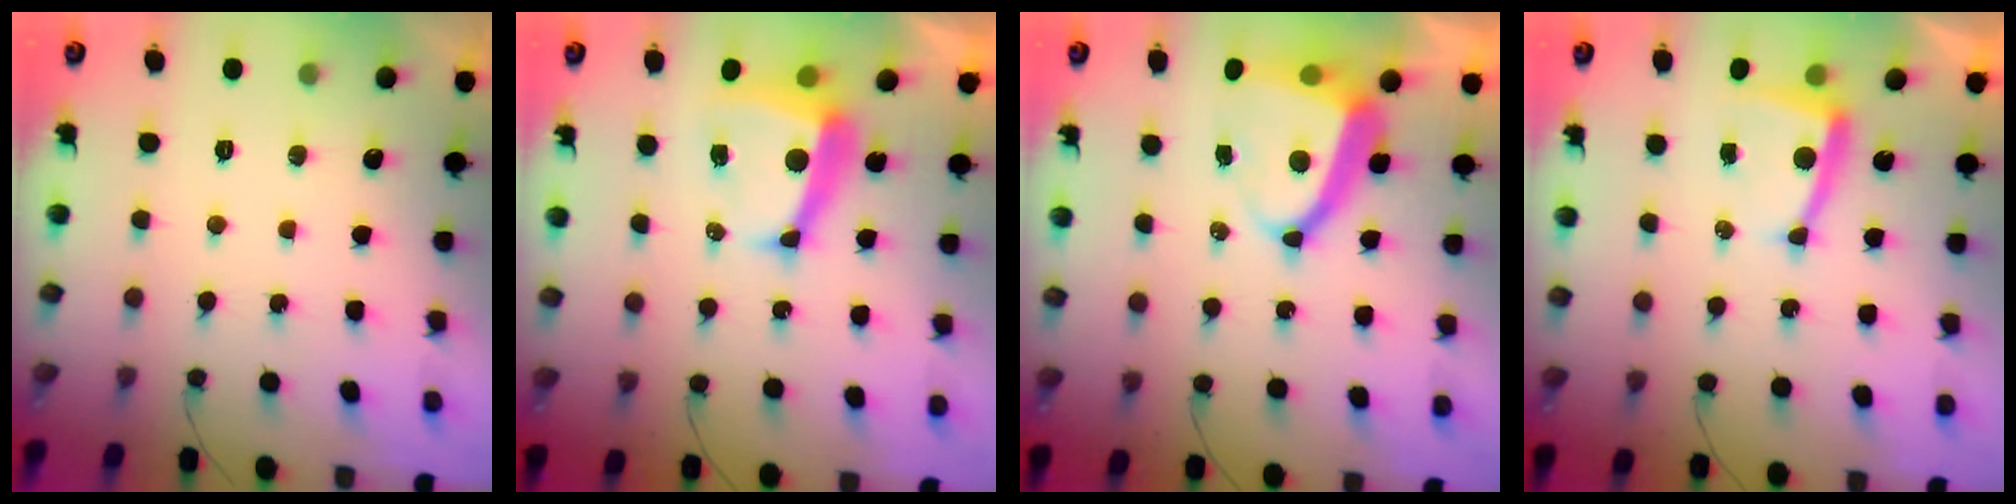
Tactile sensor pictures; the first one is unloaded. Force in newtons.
{"total": 9.1, "press": 9.0, "slide": 0.9}
{"total": 9.3, "press": 9.2, "slide": 0.9}
{"total": 6.0, "press": 6.0, "slide": 0.6}